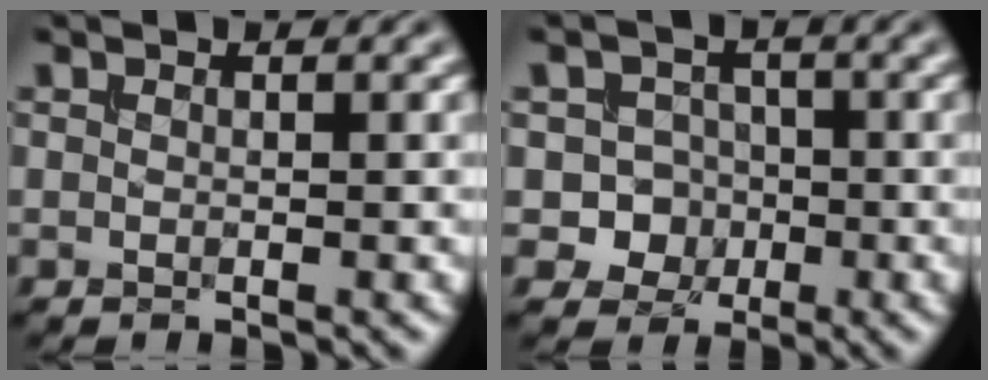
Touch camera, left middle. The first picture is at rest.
{"total": 4.9, "force": [-1.6, 4.5, 1.1], "torque": [0.009, 0.008, -0.045]}